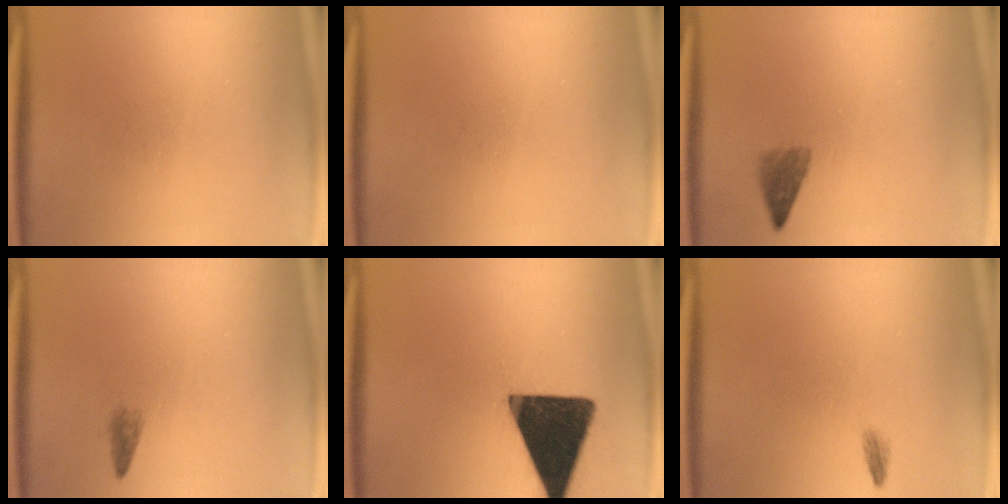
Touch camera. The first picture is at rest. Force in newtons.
{"total": 0.0}
{"total": 2.4}
{"total": 1.1}
{"total": 19.2}
{"total": 0.7}